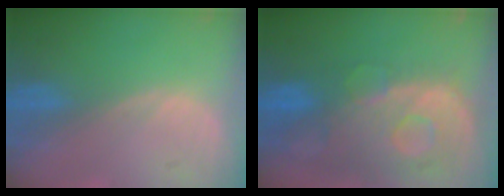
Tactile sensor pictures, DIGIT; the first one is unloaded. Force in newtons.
{"total": 12.1, "press": 10.1, "slide": 6.7}